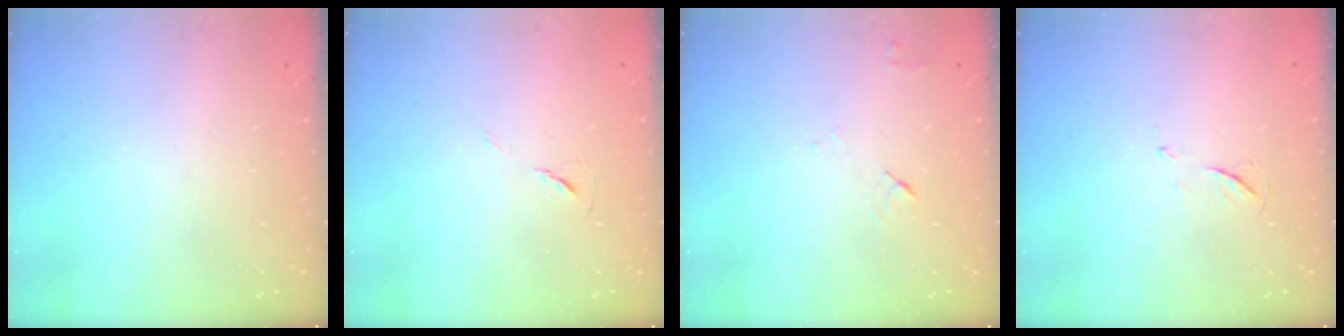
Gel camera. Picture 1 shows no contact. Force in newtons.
{"total": 6.0, "press": 5.5, "slide": 2.3}
{"total": 4.6, "press": 4.5, "slide": 0.6}
{"total": 4.9, "press": 4.9, "slide": 0.7}